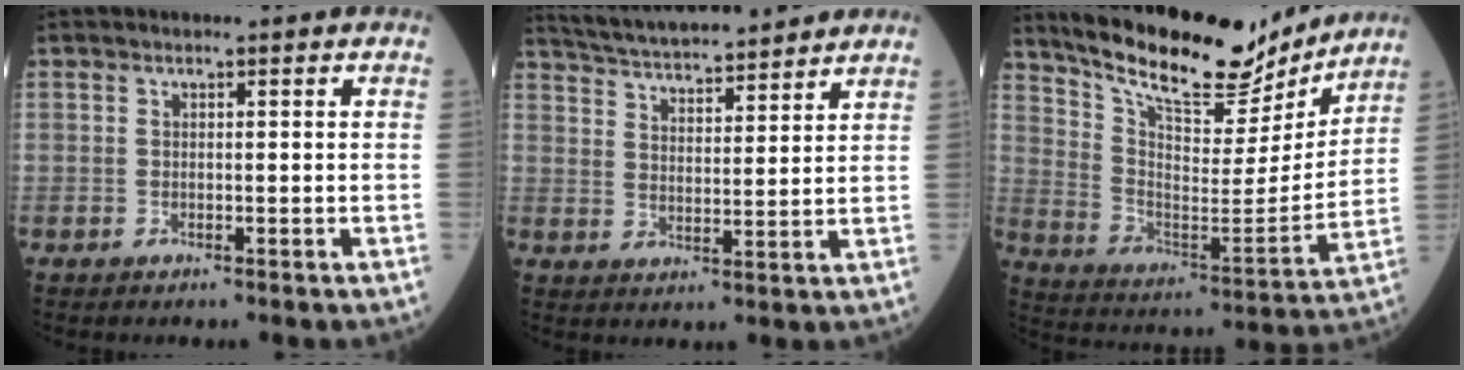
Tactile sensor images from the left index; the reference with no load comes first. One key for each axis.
{"total": 15.1, "fx": 13.8, "fy": 1.8, "fz": 5.8, "tx": -0.102, "ty": 0.022, "tz": 0.217}
{"total": 19.9, "fx": 17.2, "fy": 5.1, "fz": 8.6, "tx": -0.151, "ty": -0.017, "tz": 0.276}